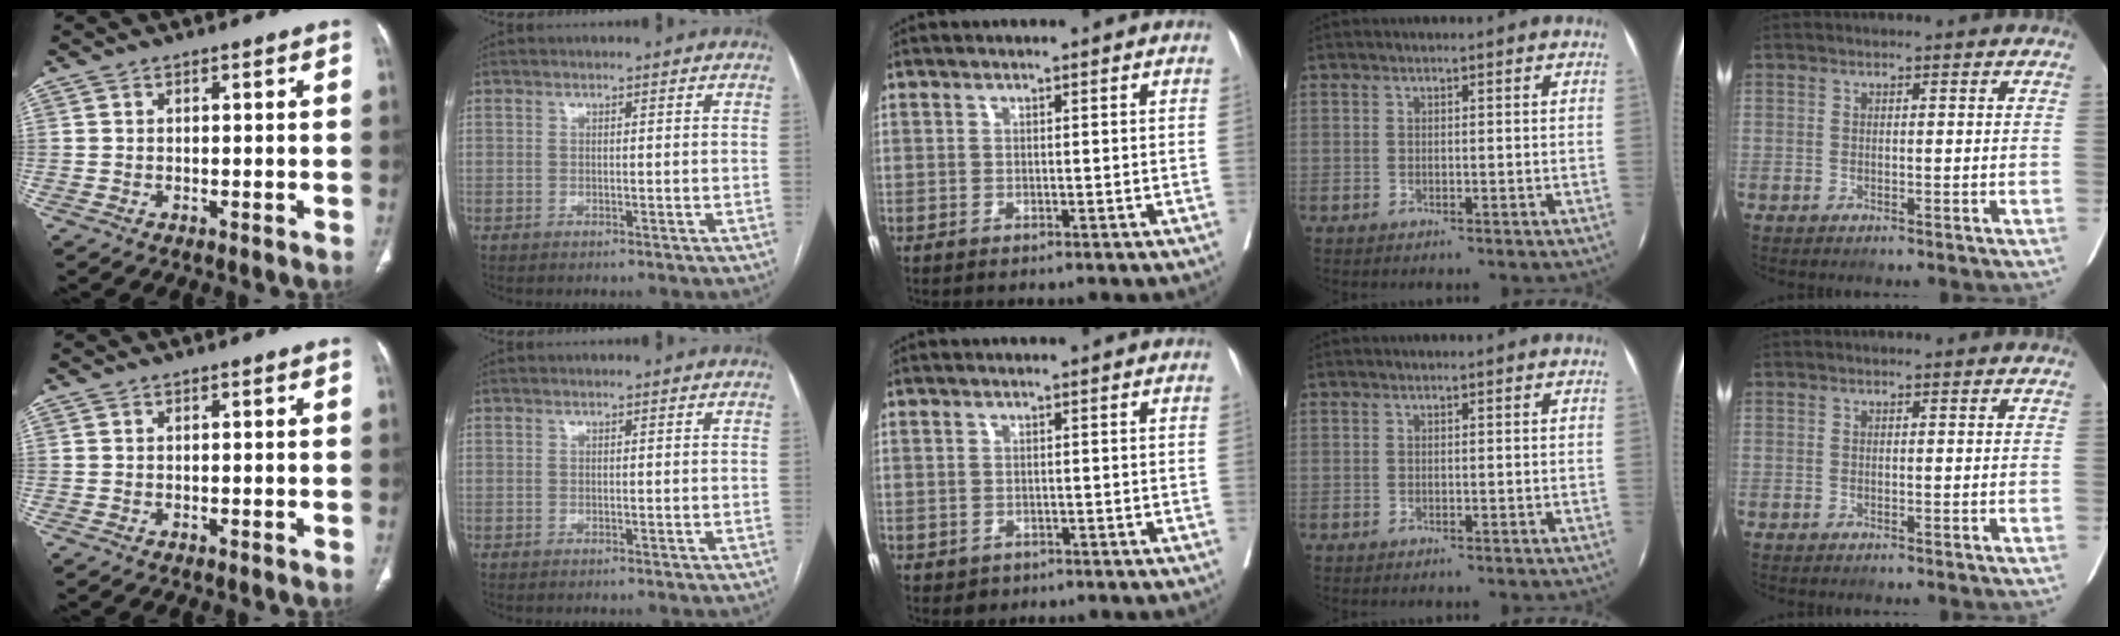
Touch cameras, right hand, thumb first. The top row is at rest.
{"middle": {"total": 1.4, "force": [-0.7, 1.2, 0.3], "torque": [-0.004, 0.002, -0.003]}}